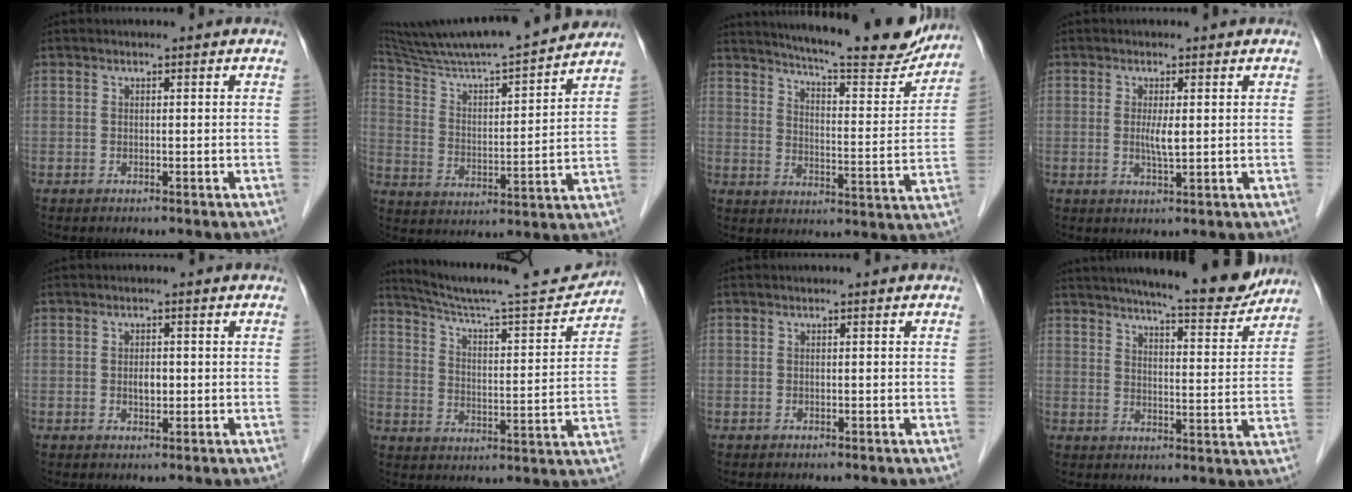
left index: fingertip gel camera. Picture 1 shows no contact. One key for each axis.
{"total": 21.1, "fx": 19.1, "fy": 0.1, "fz": 9.0, "tx": -0.157, "ty": 0.003, "tz": 0.301}
{"total": 19.7, "fx": 18.0, "fy": 1.6, "fz": 7.9, "tx": -0.119, "ty": -0.044, "tz": 0.237}
{"total": 2.6, "fx": 0.3, "fy": 0.3, "fz": 2.6, "tx": -0.053, "ty": -0.004, "tz": 0.007}
{"total": 1.9, "fx": -0.1, "fy": 1.0, "fz": 1.6, "tx": -0.028, "ty": 0.000, "tz": 0.000}
{"total": 17.6, "fx": 16.7, "fy": 0.2, "fz": 5.5, "tx": -0.094, "ty": -0.028, "tz": 0.243}
{"total": 0.0}
{"total": 15.5, "fx": 13.8, "fy": 1.6, "fz": 6.9, "tx": -0.096, "ty": -0.013, "tz": 0.182}